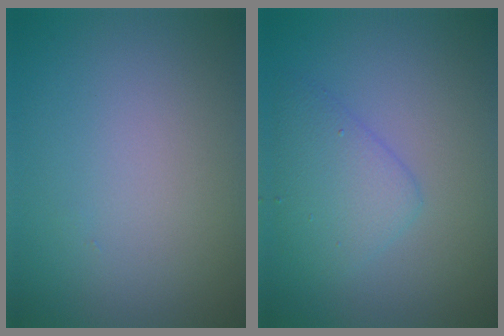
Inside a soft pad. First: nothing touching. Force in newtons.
{"total": 3.0, "press": 3.0, "slide": 0.2}